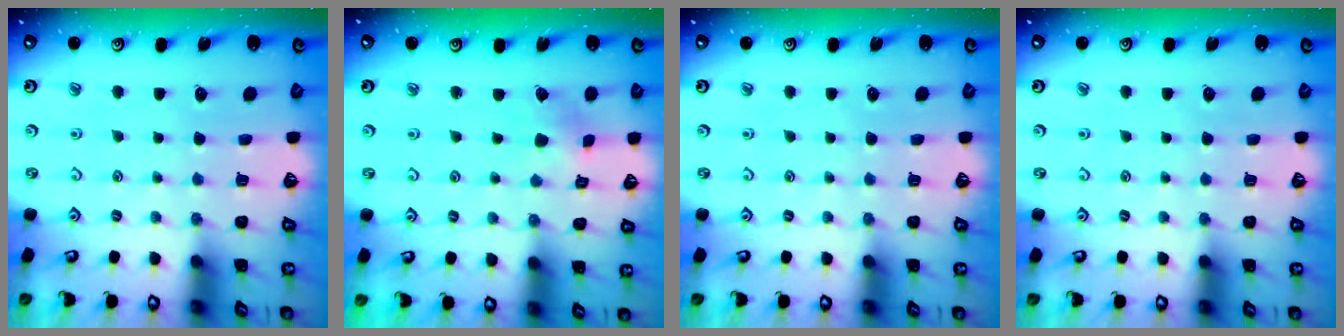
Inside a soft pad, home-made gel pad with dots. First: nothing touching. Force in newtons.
{"total": 2.2, "press": 2.2, "slide": 0.2}
{"total": 0.0}
{"total": 0.0}